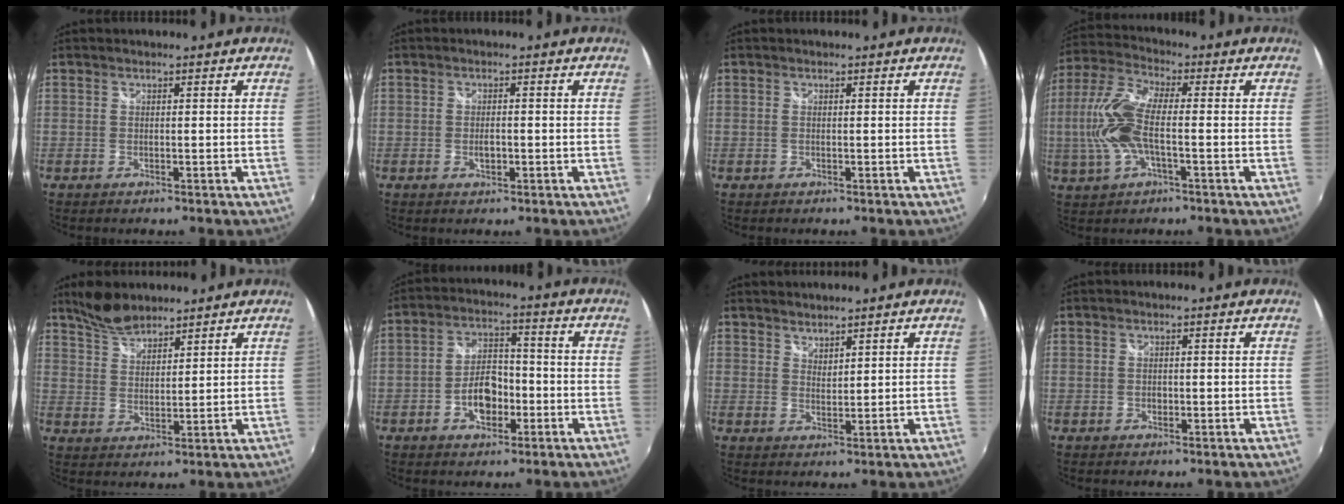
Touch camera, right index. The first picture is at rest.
{"total": 1.9, "force": [-0.5, 1.0, 1.6], "torque": [-0.027, -0.001, -0.009]}
{"total": 0.0}
{"total": 12.2, "force": [-1.5, 4.6, 11.1], "torque": [-0.246, 0.005, -0.032]}
{"total": 6.7, "force": [5.8, 2.3, 2.5], "torque": [-0.048, 0.011, 0.110]}
{"total": 7.5, "force": [-3.0, 4.5, 5.2], "torque": [-0.099, 0.016, -0.044]}
{"total": 2.5, "force": [2.4, 0.6, 0.5], "torque": [-0.002, 0.002, 0.041]}
{"total": 0.7, "force": [-0.1, 0.6, 0.3], "torque": [-0.003, 0.000, -0.003]}